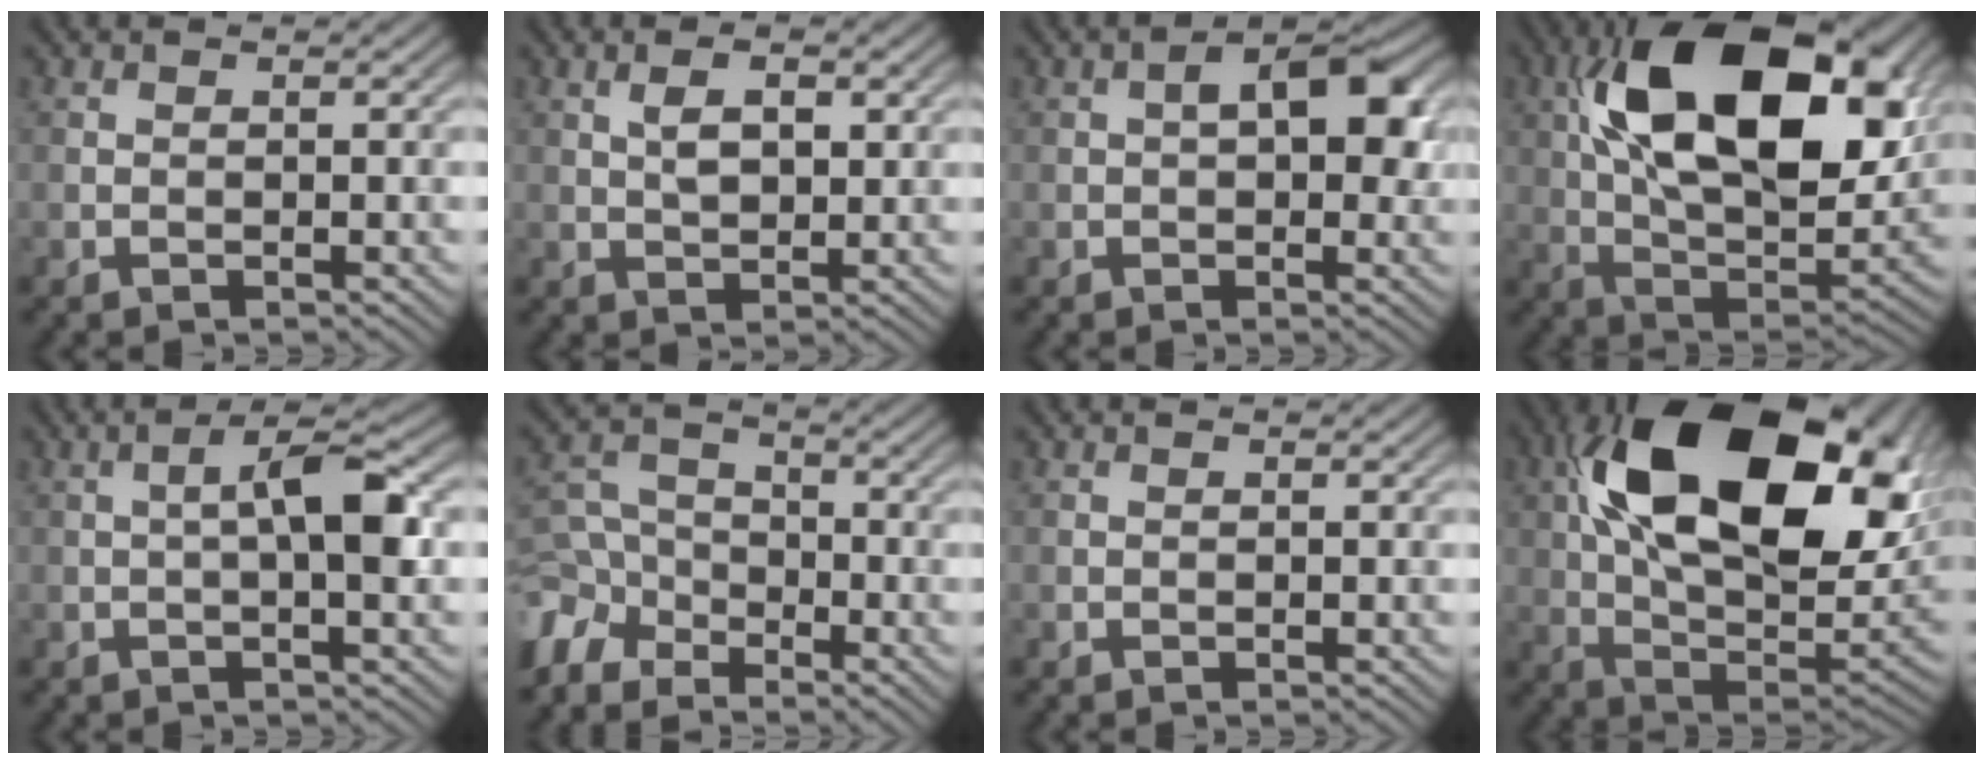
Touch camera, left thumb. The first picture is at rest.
{"total": 3.7, "force": [1.2, 1.8, 3.0], "torque": [-0.061, 0.001, 0.024]}
{"total": 6.2, "force": [0.9, 3.2, 5.3], "torque": [-0.072, 0.005, 0.011]}
{"total": 20.5, "force": [6.6, 10.9, 16.0], "torque": [-0.288, 0.015, 0.106]}
{"total": 5.2, "force": [0.2, 1.1, 5.1], "torque": [-0.084, 0.014, -0.004]}
{"total": 6.4, "force": [-4.6, 3.8, 2.1], "torque": [-0.051, -0.001, -0.112]}
{"total": 0.0}
{"total": 22.7, "force": [8.0, 12.7, 17.0], "torque": [-0.334, 0.017, 0.145]}